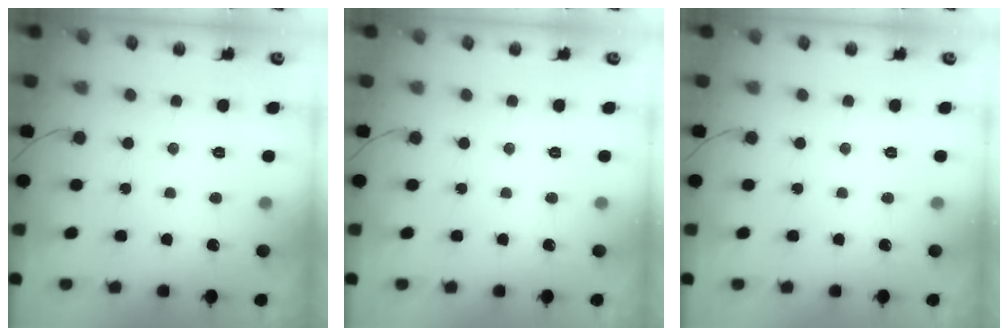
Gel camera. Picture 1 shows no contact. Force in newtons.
{"total": 0.0}
{"total": 0.0}